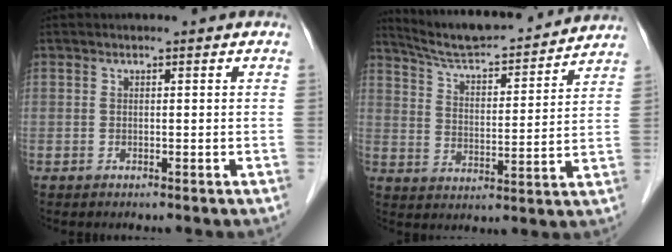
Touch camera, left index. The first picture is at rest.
{"total": 18.2, "force": [17.0, 1.8, 6.2], "torque": [-0.100, 0.013, 0.251]}